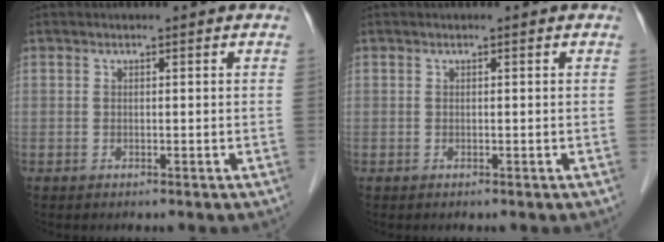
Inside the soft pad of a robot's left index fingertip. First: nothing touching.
{"total": 0.0}